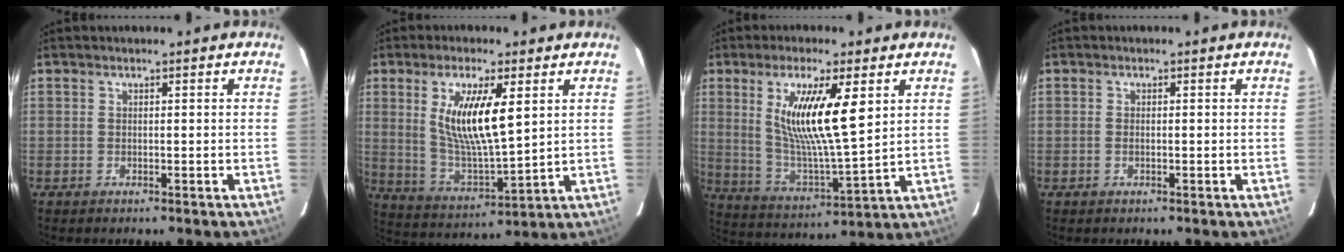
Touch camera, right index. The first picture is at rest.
{"total": 13.4, "force": [4.1, 3.6, 12.2], "torque": [-0.230, -0.009, 0.087]}
{"total": 14.8, "force": [4.9, 2.6, 13.8], "torque": [-0.251, -0.013, 0.101]}
{"total": 0.7, "force": [-0.2, 0.4, 0.6], "torque": [-0.013, 0.000, -0.004]}